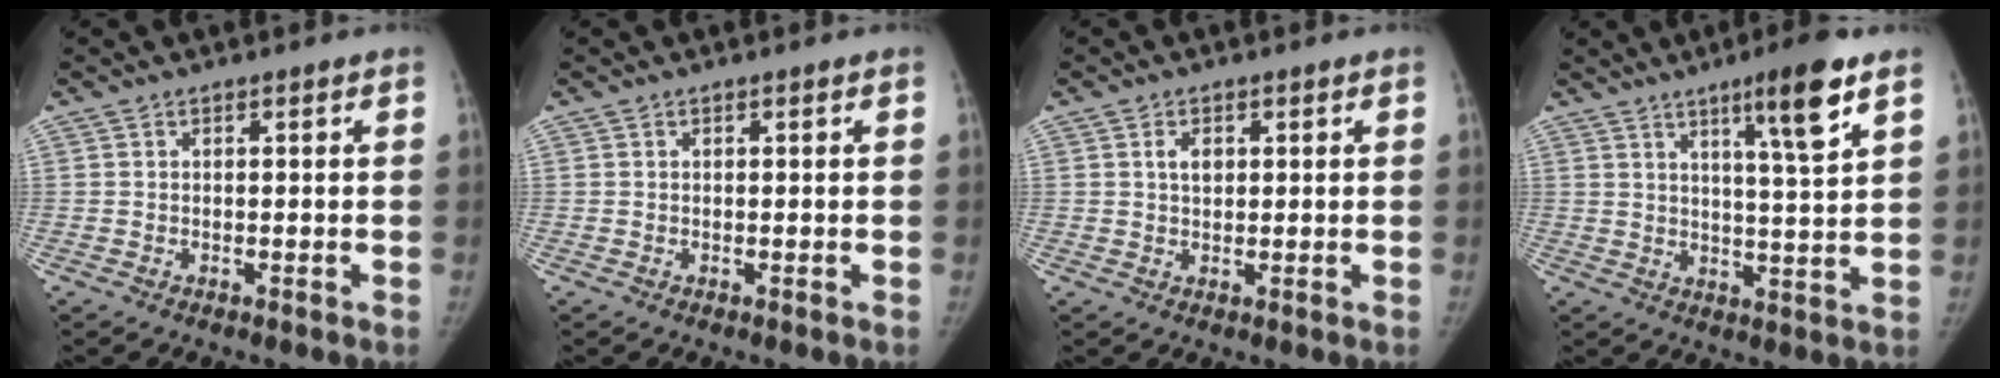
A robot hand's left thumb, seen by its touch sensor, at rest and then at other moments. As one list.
[{"total": 0.0}, {"total": 2.6, "force": [0.8, 1.8, 1.7], "torque": [-0.019, -0.002, 0.013]}, {"total": 10.2, "force": [5.9, 0.8, 8.4], "torque": [-0.126, -0.031, 0.090]}]